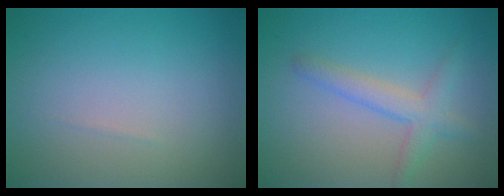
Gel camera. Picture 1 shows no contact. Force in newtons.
{"total": 2.8, "press": 2.8, "slide": 0.1}